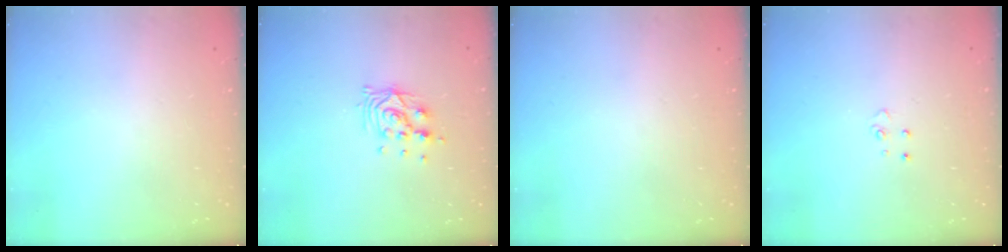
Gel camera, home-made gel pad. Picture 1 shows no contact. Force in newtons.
{"total": 9.3, "press": 9.3, "slide": 0.6}
{"total": 0.0}
{"total": 4.0, "press": 3.9, "slide": 0.4}